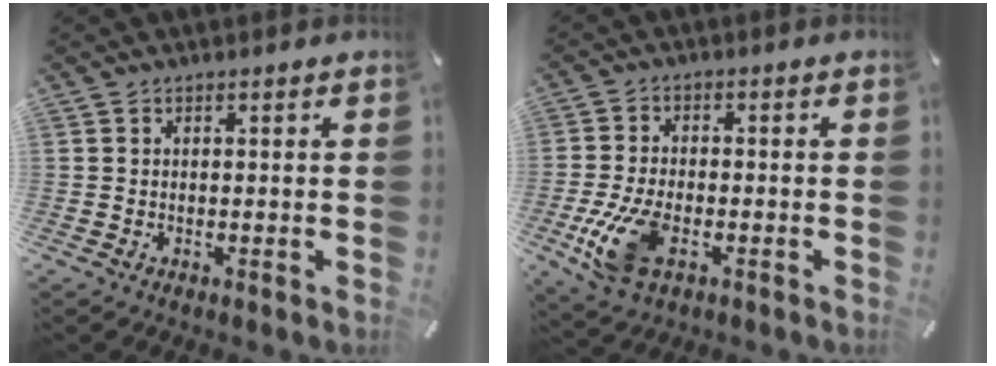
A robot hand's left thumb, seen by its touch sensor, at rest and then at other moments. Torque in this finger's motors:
{"motor_torque": [0.50, 1.33, 0.23, 0.02, 0.15]}